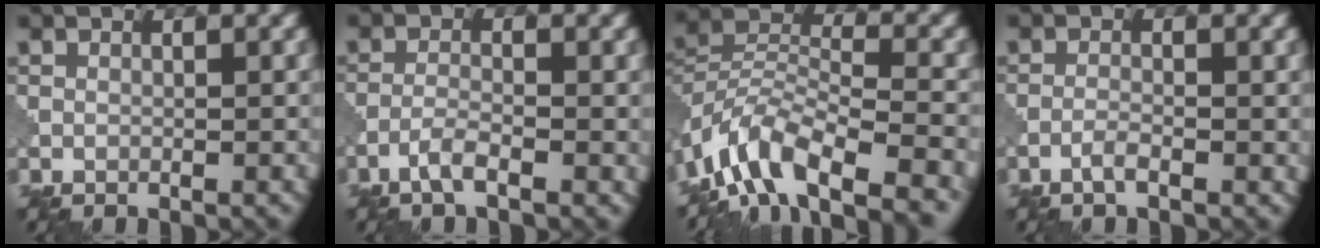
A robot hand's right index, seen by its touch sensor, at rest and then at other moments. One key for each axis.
{"total": 2.4, "fx": -1.4, "fy": 0.5, "fz": 1.9, "tx": -0.042, "ty": 0.005, "tz": -0.035}
{"total": 9.7, "fx": -6.8, "fy": 3.8, "fz": 5.8, "tx": -0.095, "ty": 0.004, "tz": -0.141}
{"total": 1.6, "fx": -0.9, "fy": 0.4, "fz": 1.2, "tx": -0.026, "ty": 0.004, "tz": -0.022}